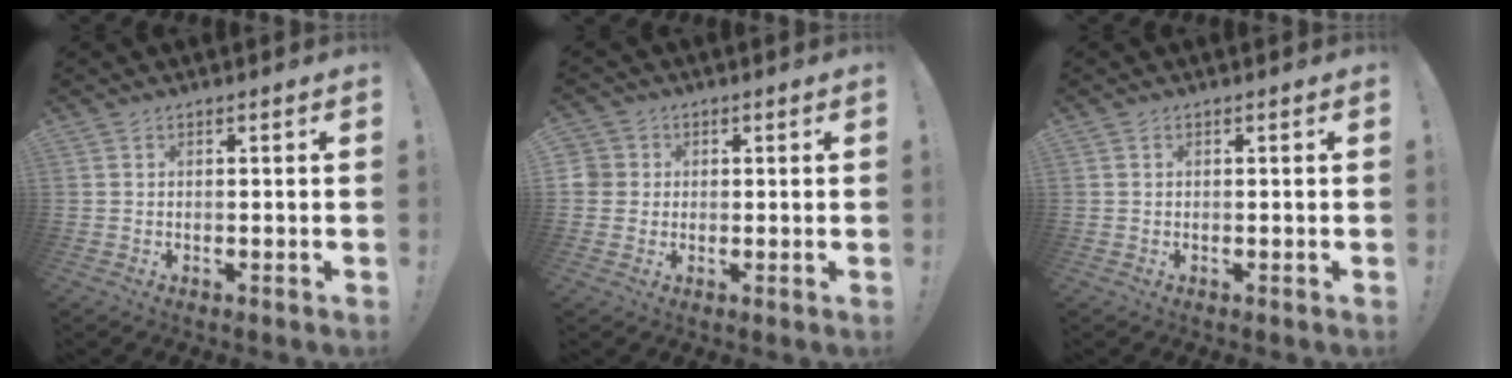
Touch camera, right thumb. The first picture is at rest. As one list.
[{"total": 4.1, "force": [0.6, 3.9, 1.0], "torque": [-0.019, -0.002, 0.009]}, {"total": 0.0}]